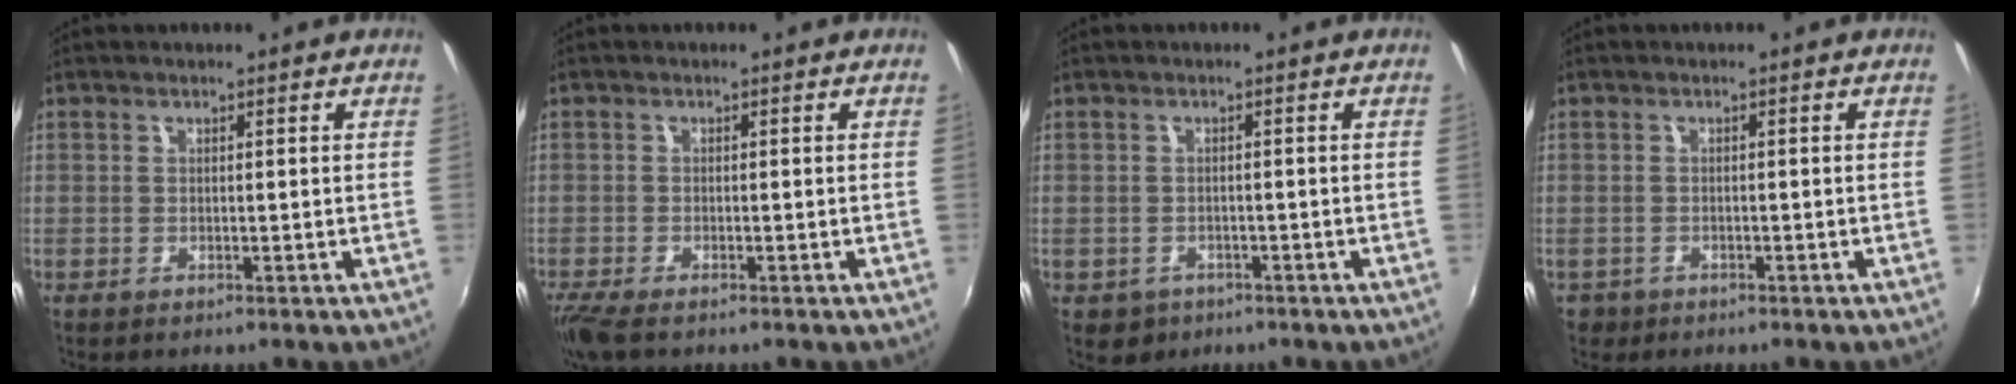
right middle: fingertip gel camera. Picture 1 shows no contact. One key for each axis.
{"total": 4.2, "fx": -3.3, "fy": 1.0, "fz": 2.4, "tx": -0.058, "ty": -0.018, "tz": -0.063}
{"total": 3.4, "fx": -1.5, "fy": 2.9, "fz": 1.0, "tx": -0.028, "ty": -0.003, "tz": -0.015}
{"total": 2.3, "fx": -1.3, "fy": 1.9, "fz": 0.6, "tx": -0.017, "ty": -0.004, "tz": -0.021}